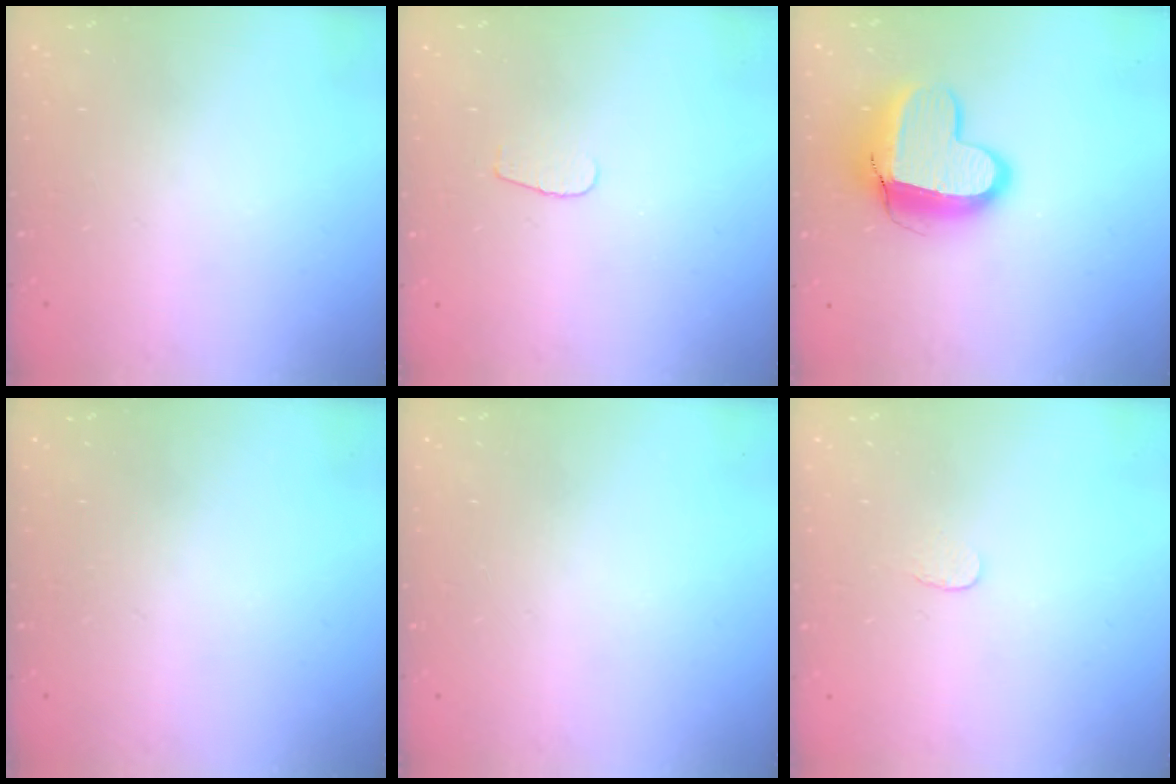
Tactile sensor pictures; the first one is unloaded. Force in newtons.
{"total": 3.3, "press": 3.3, "slide": 0.4}
{"total": 13.4, "press": 13.3, "slide": 1.3}
{"total": 0.0}
{"total": 0.0}
{"total": 3.0, "press": 3.0, "slide": 0.2}